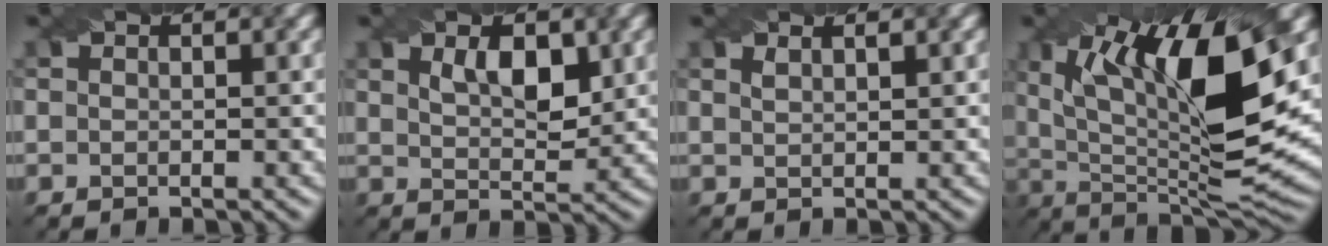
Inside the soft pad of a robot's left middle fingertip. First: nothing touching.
{"total": 3.9, "force": [1.6, 1.8, 3.1], "torque": [-0.054, -0.001, 0.030]}
{"total": 1.3, "force": [1.1, 0.4, 0.7], "torque": [-0.008, 0.001, 0.008]}
{"total": 15.1, "force": [4.8, 4.4, 13.6], "torque": [-0.232, -0.007, 0.084]}